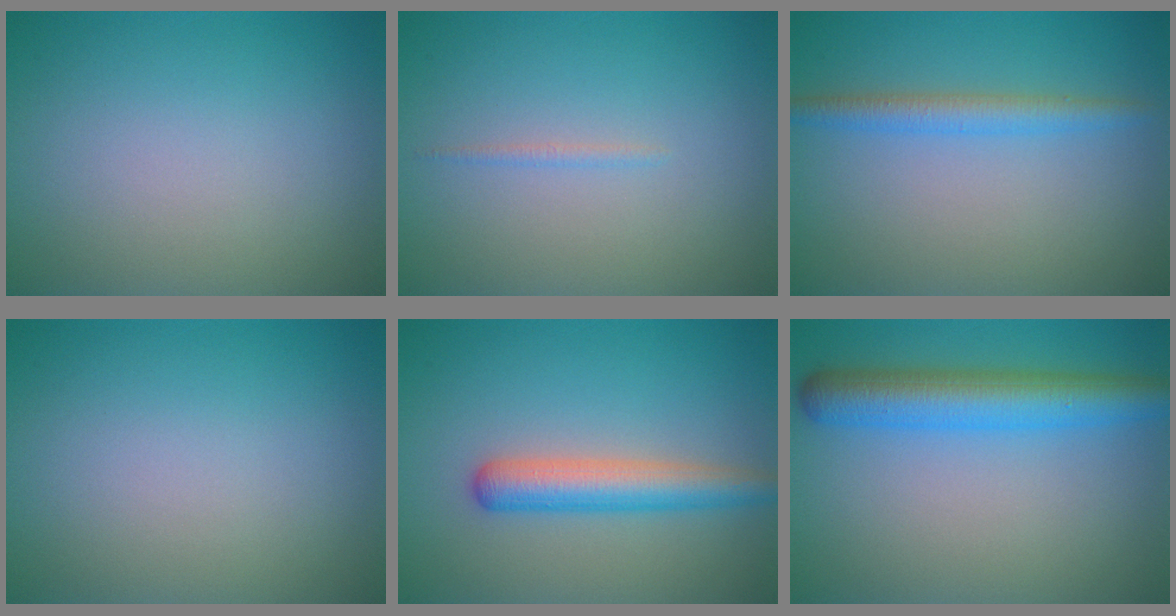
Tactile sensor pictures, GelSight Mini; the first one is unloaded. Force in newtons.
{"total": 0.6, "press": 0.6, "slide": 0.1}
{"total": 2.4, "press": 2.4, "slide": 0.2}
{"total": 0.0}
{"total": 4.0, "press": 4.0, "slide": 0.1}
{"total": 5.9, "press": 5.9, "slide": 0.2}